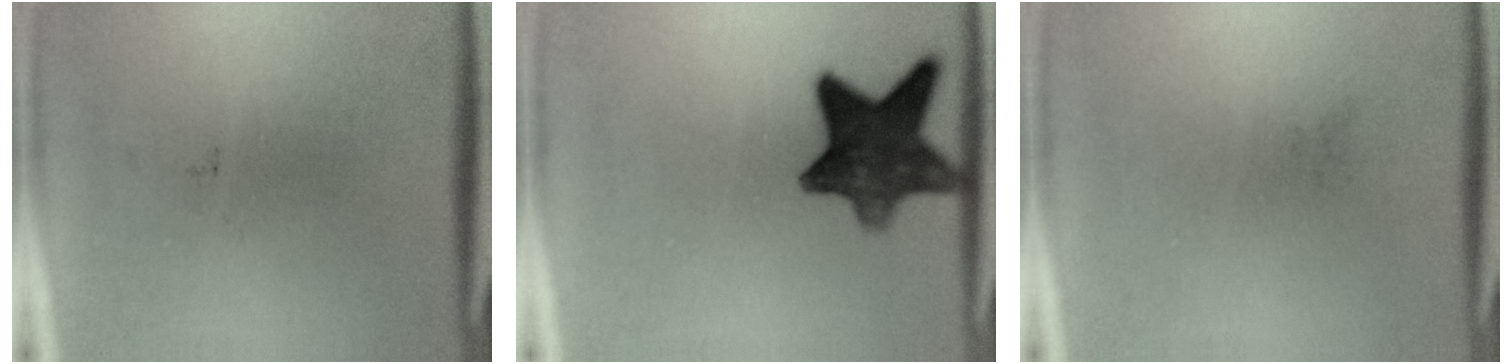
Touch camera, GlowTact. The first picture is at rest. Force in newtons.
{"total": 11.0}
{"total": 0.0}